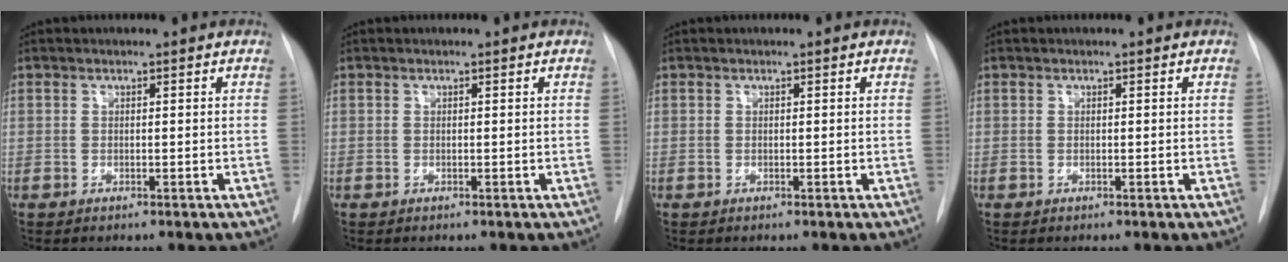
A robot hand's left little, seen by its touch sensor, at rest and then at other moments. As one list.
[{"total": 0.0}, {"total": 0.0}, {"total": 0.0}]